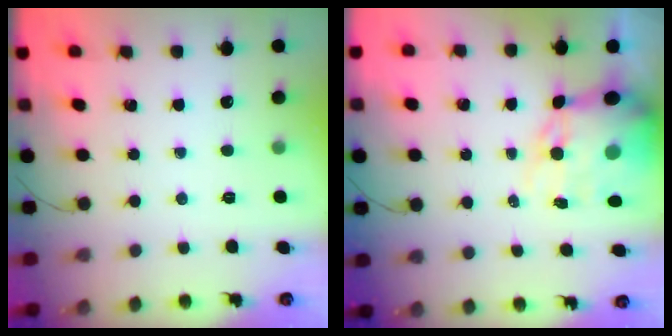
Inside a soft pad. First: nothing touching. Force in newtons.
{"total": 13.4, "press": 12.9, "slide": 3.6}